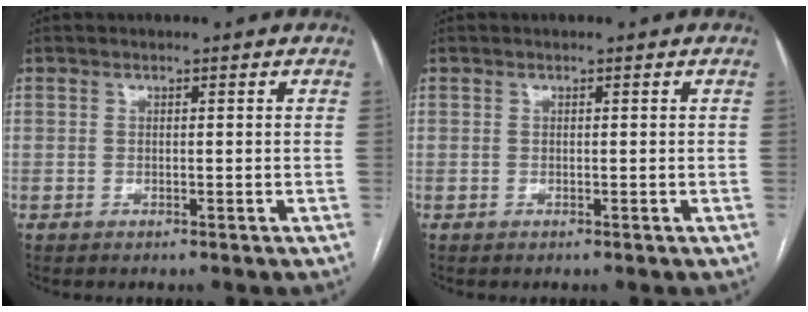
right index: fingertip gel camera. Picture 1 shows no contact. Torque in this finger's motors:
{"motor_torque": [0.00, 0.00, 0.00, 0.01]}